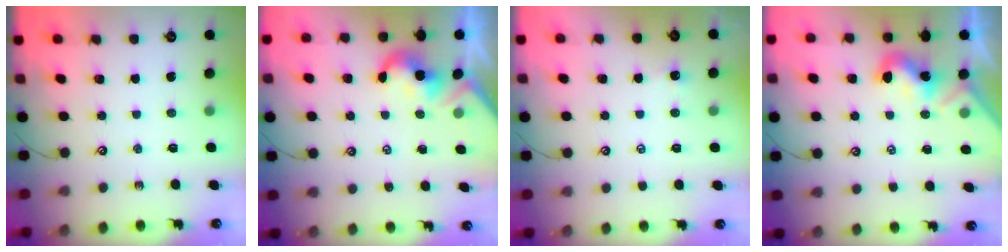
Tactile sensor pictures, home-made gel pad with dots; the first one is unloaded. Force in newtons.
{"total": 1.9, "press": 1.8, "slide": 0.5}
{"total": 2.6, "press": 2.6, "slide": 0.2}
{"total": 2.0, "press": 2.0, "slide": 0.5}